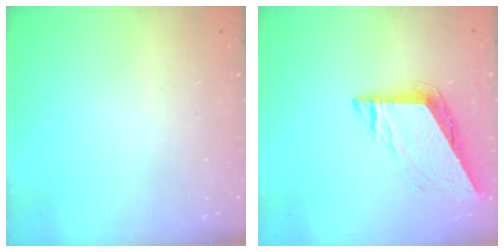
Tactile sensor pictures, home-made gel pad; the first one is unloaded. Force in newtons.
{"total": 8.1, "press": 8.1, "slide": 0.3}